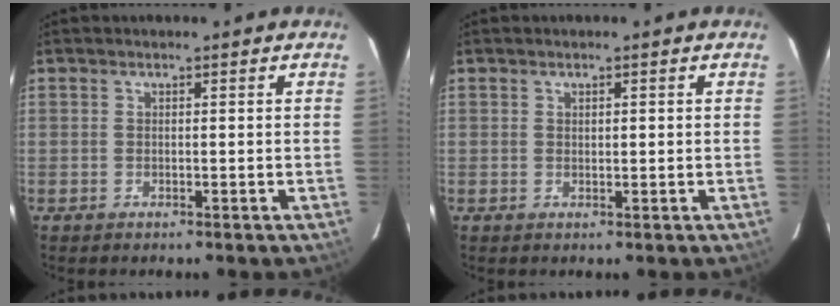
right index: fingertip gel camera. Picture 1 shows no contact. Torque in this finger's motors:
{"motor_torque": [-0.18, -0.05, -0.05, -0.01]}